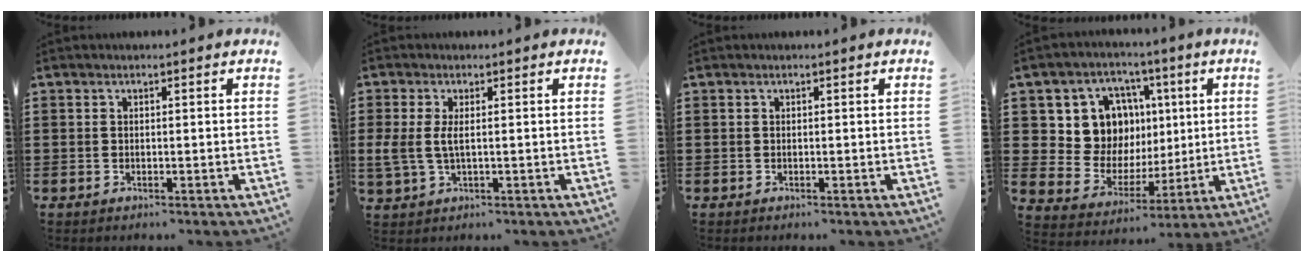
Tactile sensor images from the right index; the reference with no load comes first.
{"total": 3.5, "force": [0.3, 1.2, 3.2], "torque": [-0.093, -0.011, -0.002]}
{"total": 0.0}
{"total": 11.3, "force": [3.5, 10.0, 3.9], "torque": [-0.095, -0.014, 0.073]}